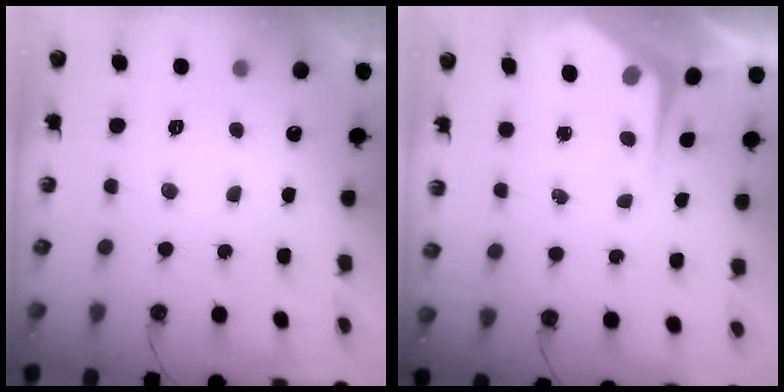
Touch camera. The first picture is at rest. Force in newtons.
{"total": 5.4, "press": 5.3, "slide": 0.6}